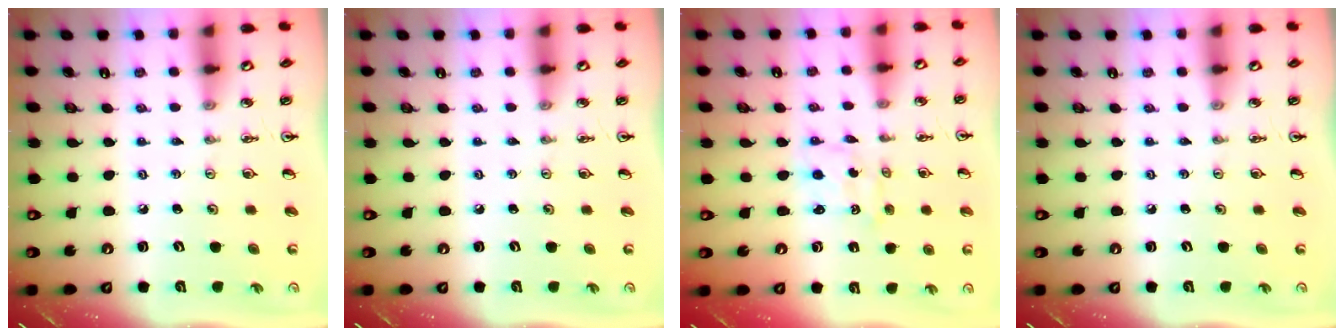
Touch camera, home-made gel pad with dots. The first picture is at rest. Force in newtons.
{"total": 0.0}
{"total": 1.7, "press": 1.4, "slide": 0.9}
{"total": 0.0}